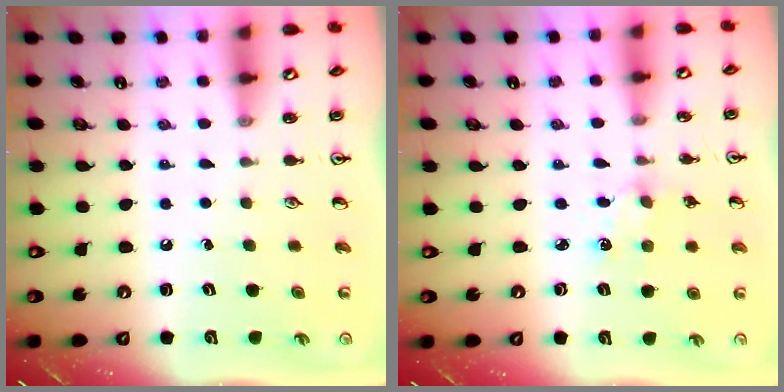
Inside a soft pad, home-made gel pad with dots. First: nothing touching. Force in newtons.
{"total": 3.6, "press": 3.6, "slide": 0.5}